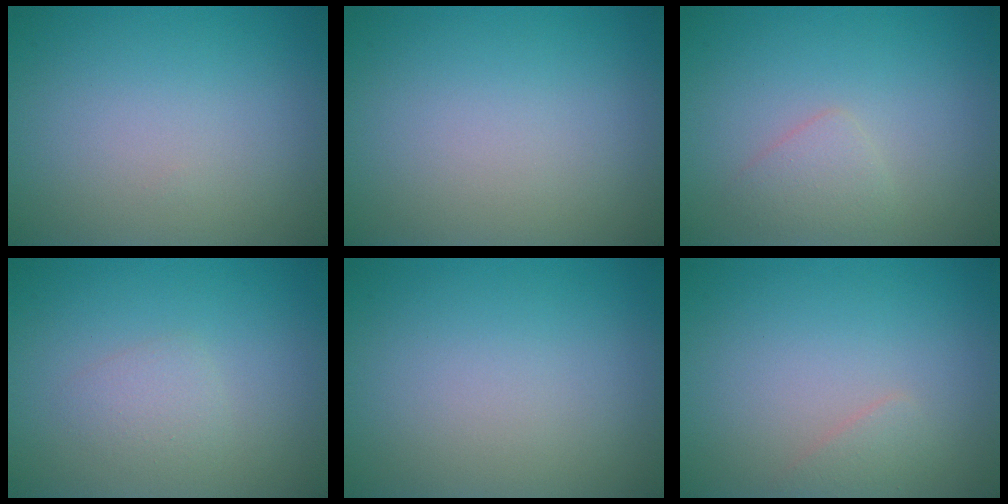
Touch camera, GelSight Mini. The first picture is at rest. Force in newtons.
{"total": 0.0}
{"total": 1.6, "press": 1.6, "slide": 0.1}
{"total": 1.4, "press": 1.4, "slide": 0.1}
{"total": 0.0}
{"total": 0.9, "press": 0.9, "slide": 0.1}